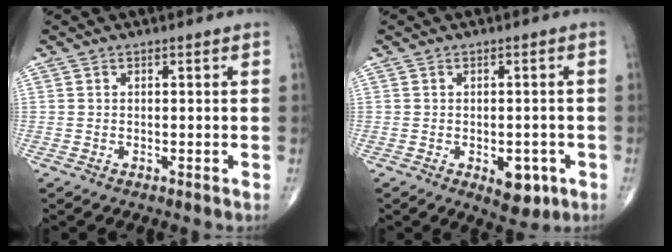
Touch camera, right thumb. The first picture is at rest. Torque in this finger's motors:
{"motor_torque": [1.48, 1.13, 0.30, -0.68, 0.17]}